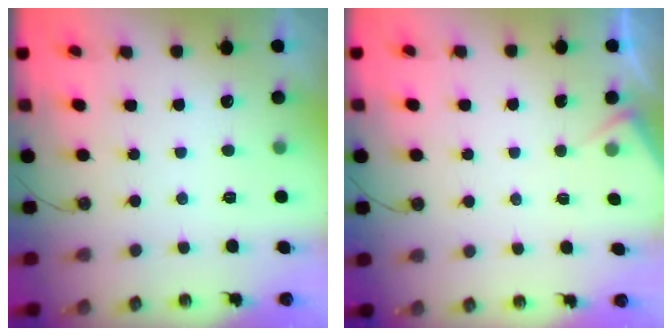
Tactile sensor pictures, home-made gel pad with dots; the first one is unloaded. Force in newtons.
{"total": 4.9, "press": 4.9, "slide": 0.5}